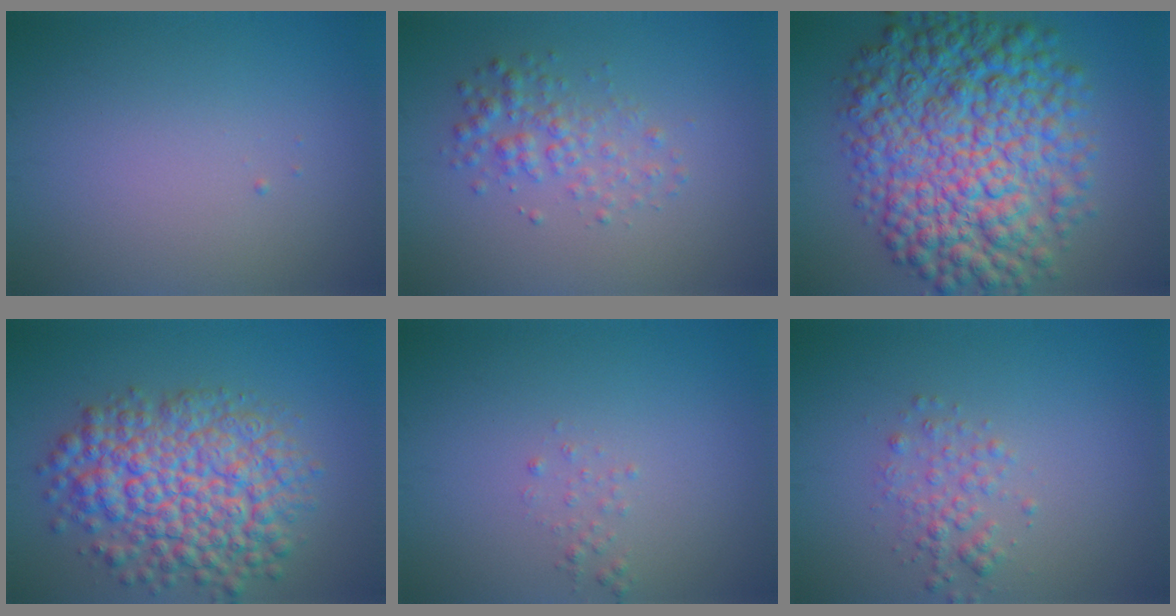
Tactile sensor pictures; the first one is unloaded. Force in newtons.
{"total": 2.5, "press": 2.5, "slide": 0.0}
{"total": 12.9, "press": 12.9, "slide": 0.0}
{"total": 9.3, "press": 9.3, "slide": 0.3}
{"total": 0.8, "press": 0.8, "slide": 0.1}
{"total": 2.0, "press": 2.0, "slide": 0.1}